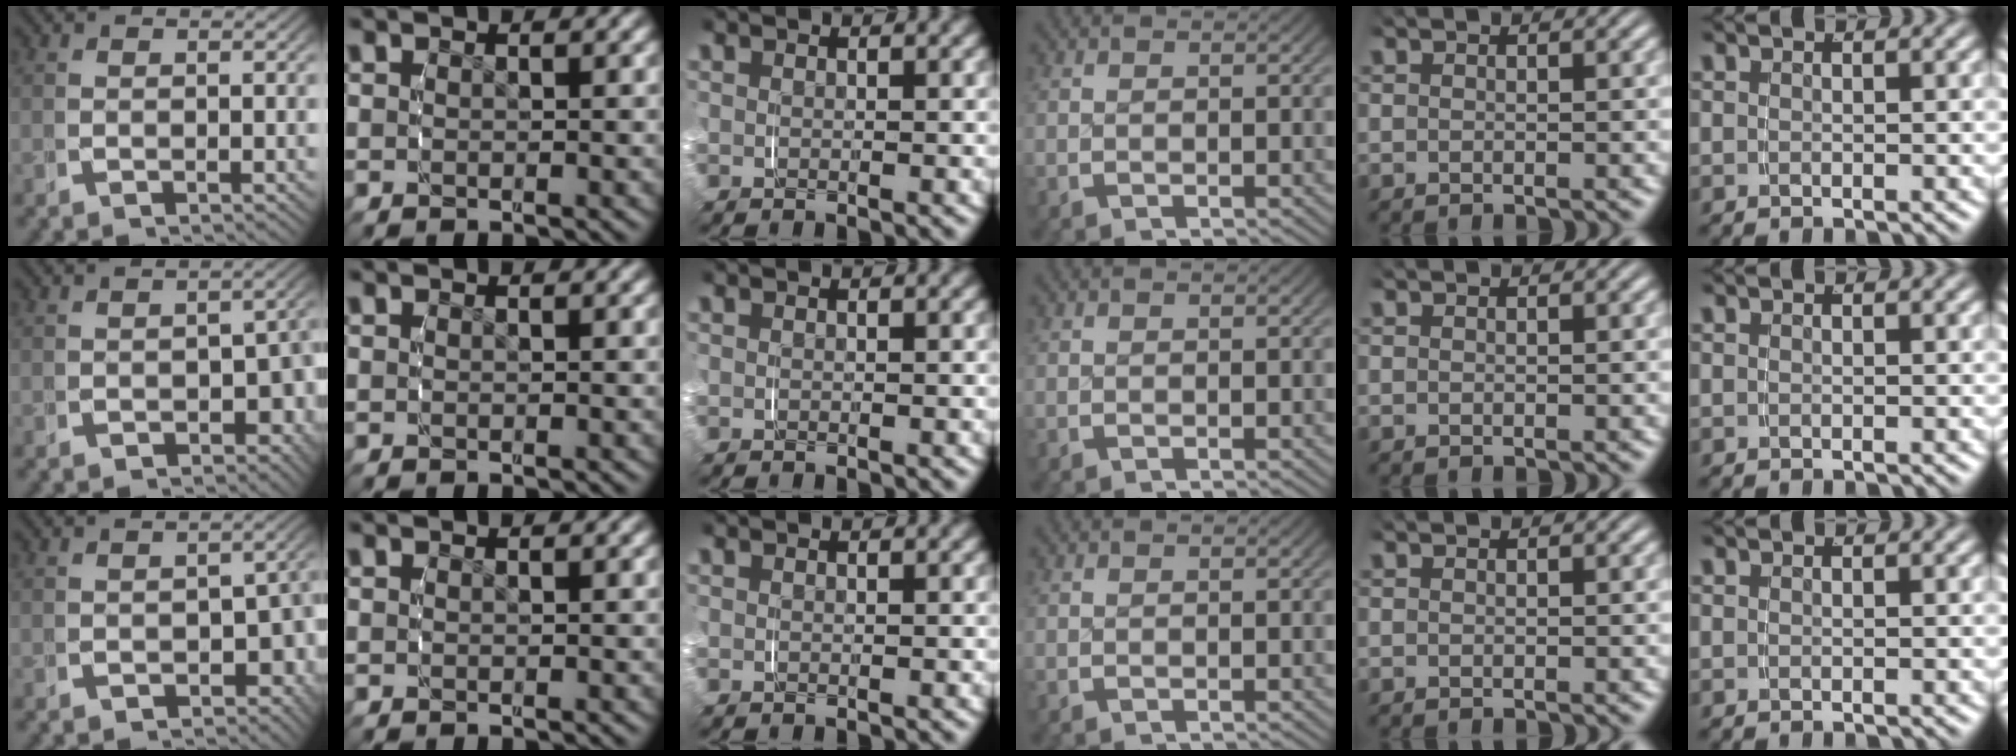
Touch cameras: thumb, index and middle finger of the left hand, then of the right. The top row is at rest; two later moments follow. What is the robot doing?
{"motion": "grasp_and_lifting", "object": "string"}